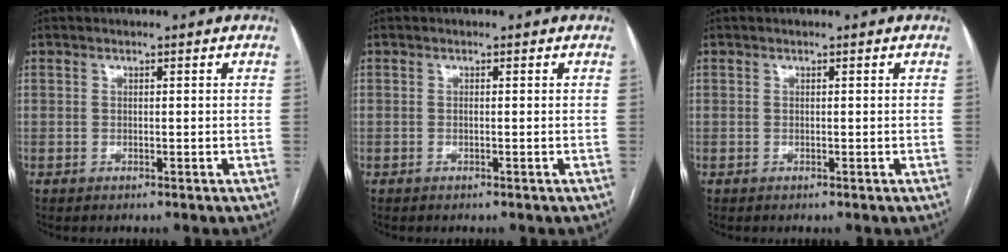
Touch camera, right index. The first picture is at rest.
{"total": 0.0}
{"total": 0.0}